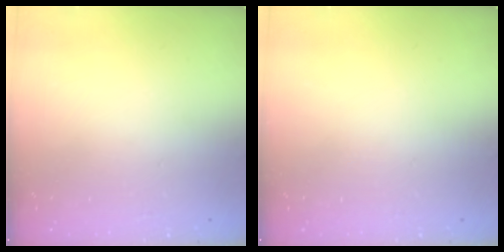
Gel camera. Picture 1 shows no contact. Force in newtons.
{"total": 0.0}